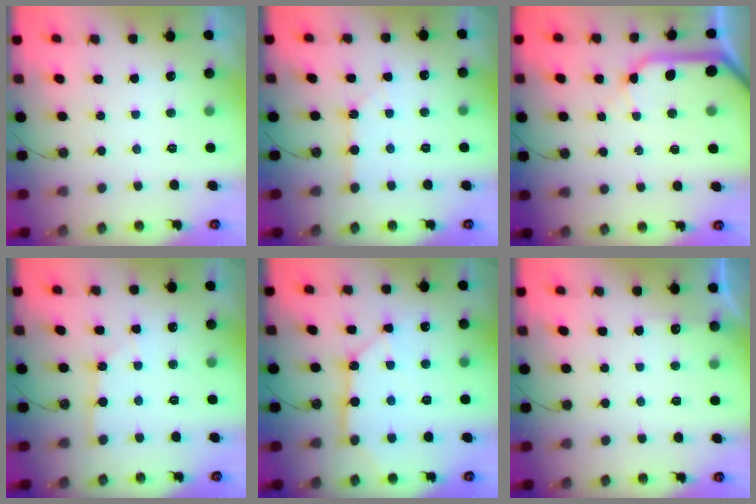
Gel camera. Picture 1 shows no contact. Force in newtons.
{"total": 2.7, "press": 2.6, "slide": 0.5}
{"total": 11.4, "press": 11.3, "slide": 1.5}
{"total": 2.2, "press": 2.2, "slide": 0.4}
{"total": 12.3, "press": 12.2, "slide": 1.6}
{"total": 3.8, "press": 3.8, "slide": 0.6}